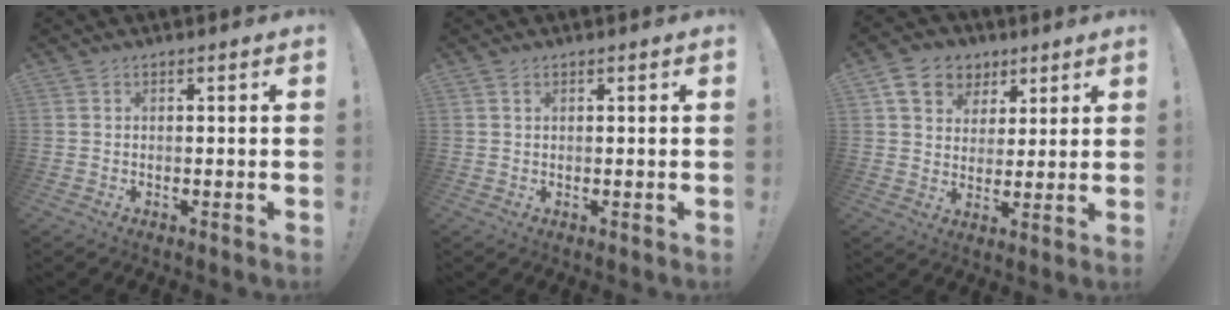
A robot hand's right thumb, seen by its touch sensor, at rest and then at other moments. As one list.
[{"total": 0.9, "force": [0.5, 0.5, 0.4], "torque": [-0.004, -0.001, 0.009]}, {"total": 10.8, "force": [5.4, 8.6, 3.5], "torque": [-0.047, -0.026, 0.110]}]